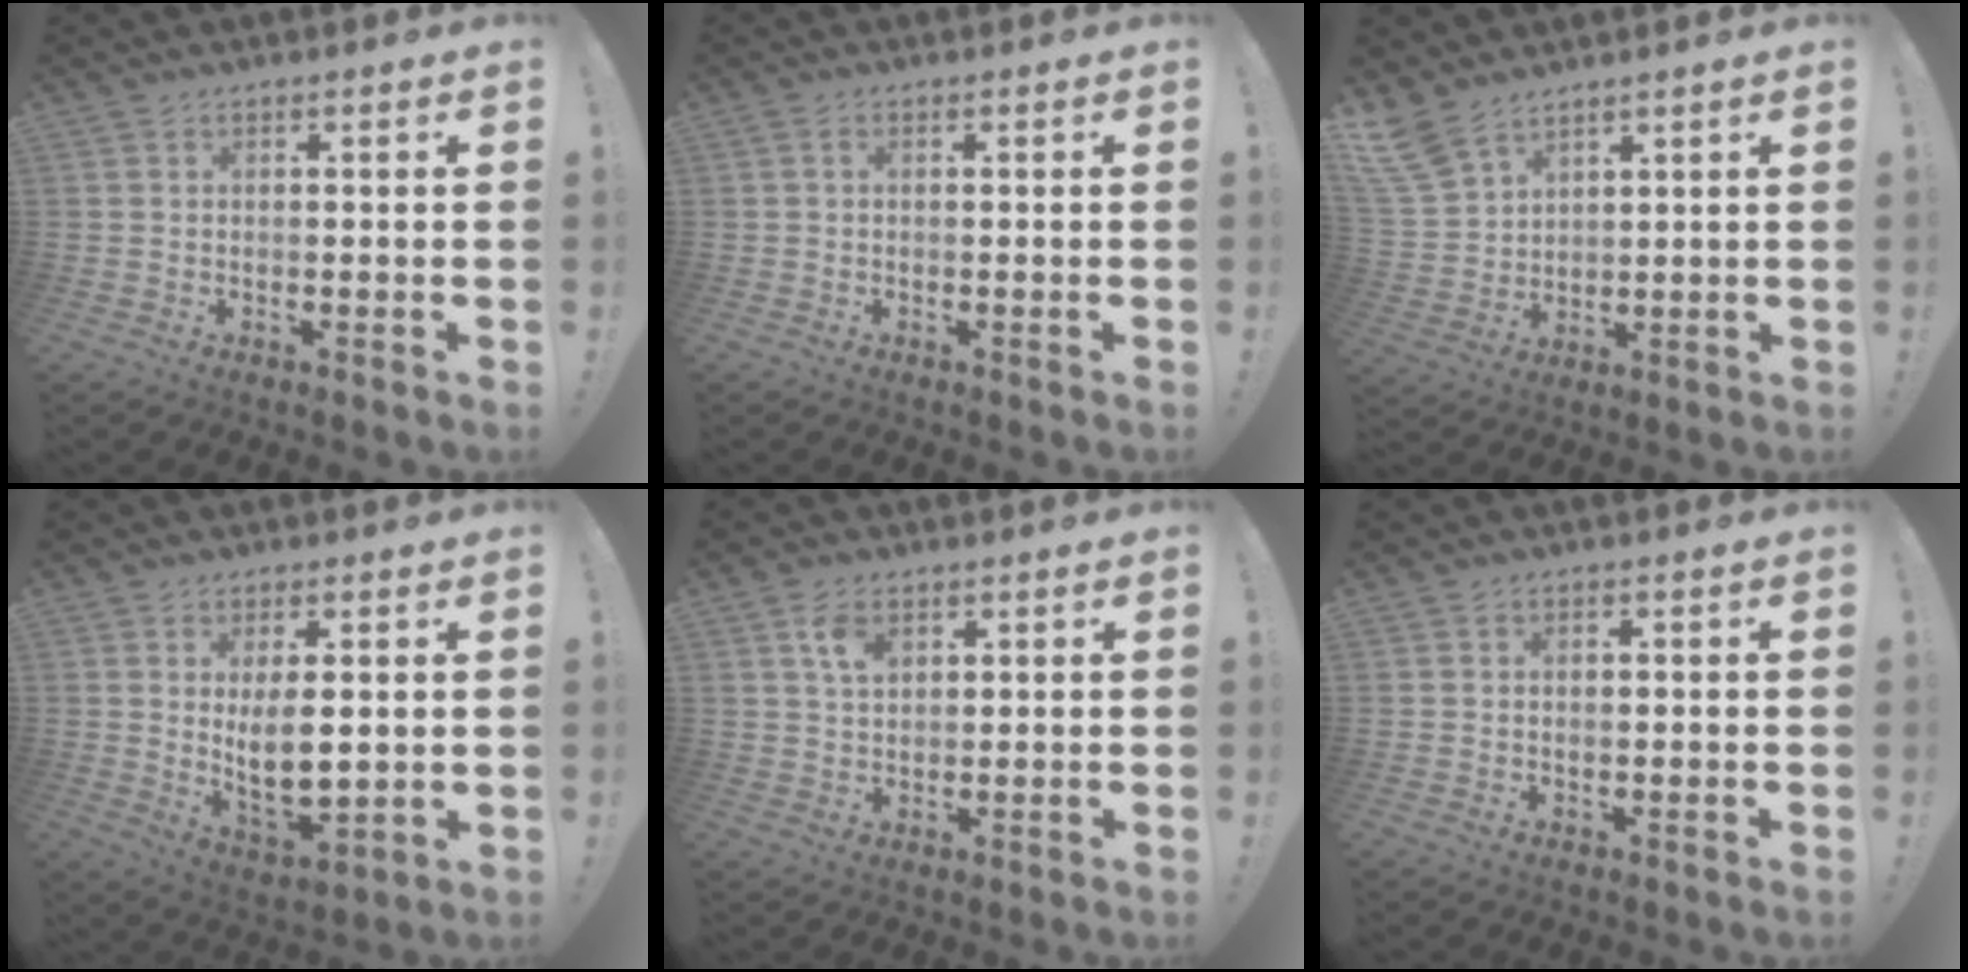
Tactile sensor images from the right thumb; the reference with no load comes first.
{"total": 0.6, "force": [-0.2, 0.0, 0.6], "torque": [-0.013, 0.001, -0.003]}
{"total": 8.4, "force": [6.6, 4.1, 3.3], "torque": [-0.078, -0.041, 0.130]}
{"total": 10.2, "force": [2.0, 4.4, 9.0], "torque": [-0.150, -0.025, 0.035]}
{"total": 5.0, "force": [2.3, 3.0, 3.3], "torque": [-0.048, -0.005, 0.040]}
{"total": 0.9, "force": [0.0, 0.6, 0.7], "torque": [-0.015, 0.004, 0.000]}